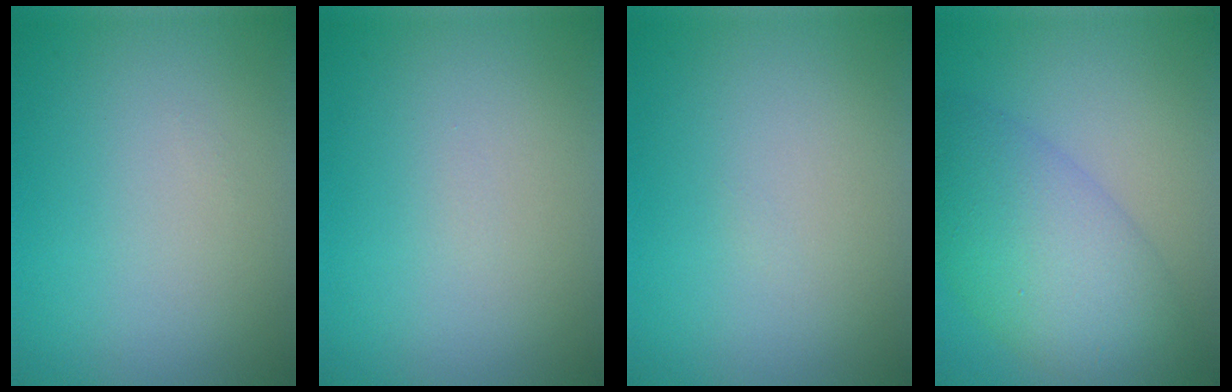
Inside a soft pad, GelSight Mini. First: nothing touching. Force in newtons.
{"total": 0.0}
{"total": 0.0}
{"total": 7.5, "press": 7.5, "slide": 0.3}